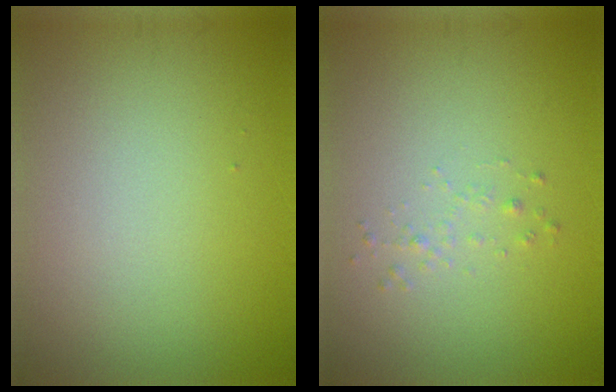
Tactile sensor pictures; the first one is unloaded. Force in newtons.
{"total": 0.8, "press": 0.8, "slide": 0.0}